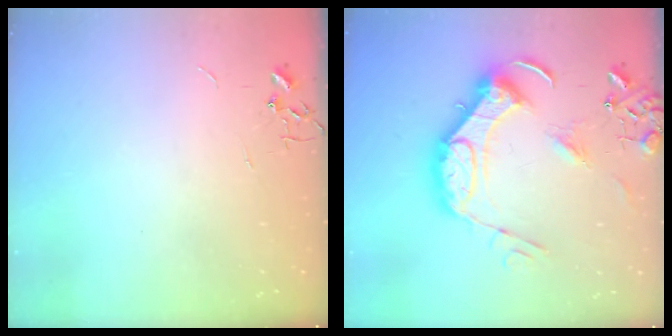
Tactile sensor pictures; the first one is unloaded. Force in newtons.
{"total": 19.5, "press": 19.4, "slide": 2.4}